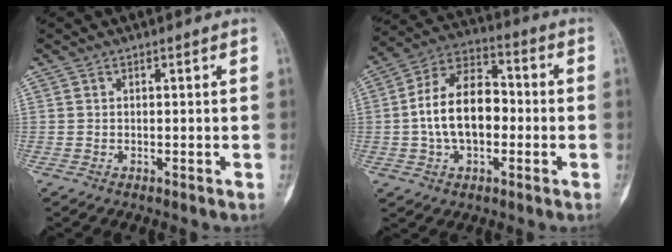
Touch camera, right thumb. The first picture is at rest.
{"total": 14.7, "force": [-1.0, 9.0, 11.5], "torque": [-0.192, 0.036, -0.023]}